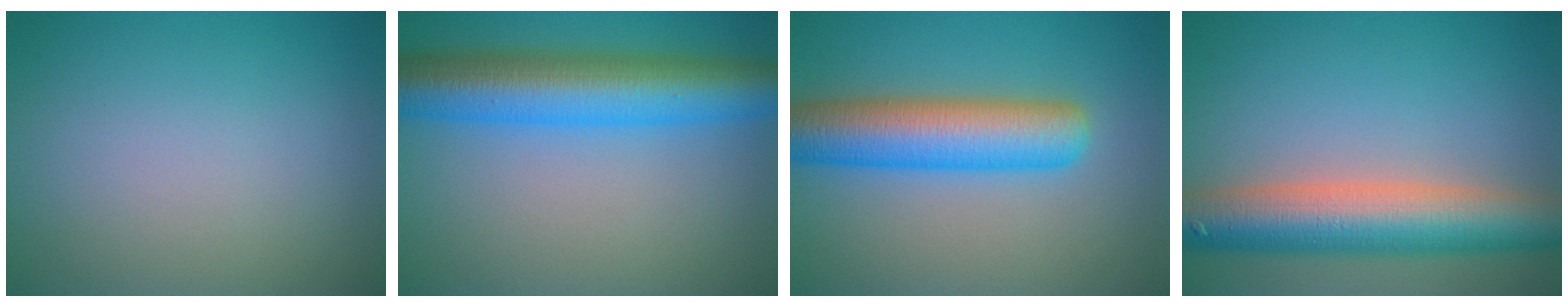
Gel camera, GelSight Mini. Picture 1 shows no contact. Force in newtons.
{"total": 9.3, "press": 9.3, "slide": 0.1}
{"total": 7.9, "press": 7.9, "slide": 0.2}
{"total": 9.4, "press": 9.4, "slide": 0.5}